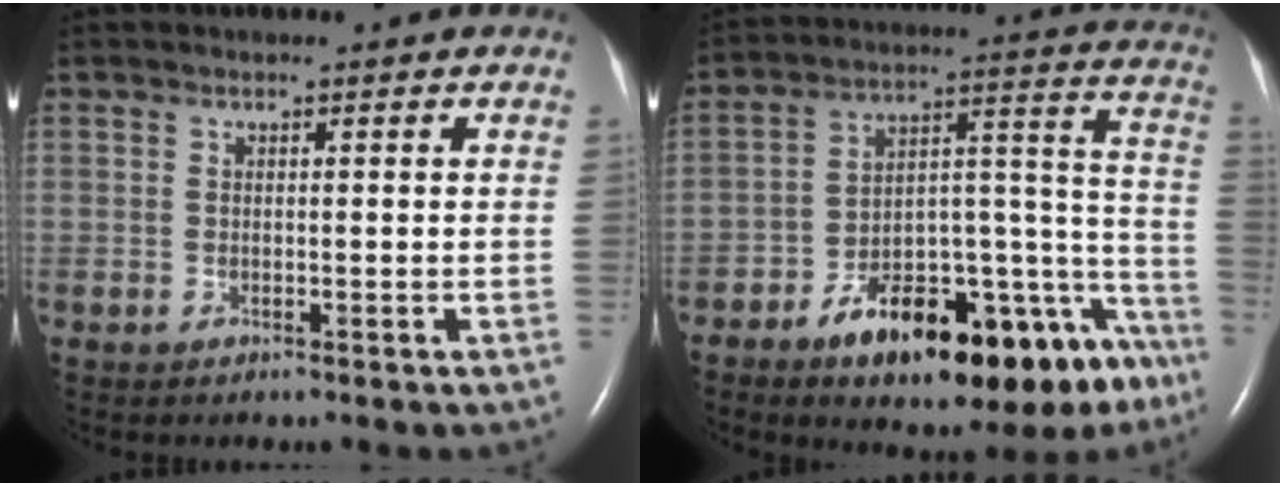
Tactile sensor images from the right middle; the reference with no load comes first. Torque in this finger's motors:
{"motor_torque": [1.17, -0.97, 0.38, 0.10]}